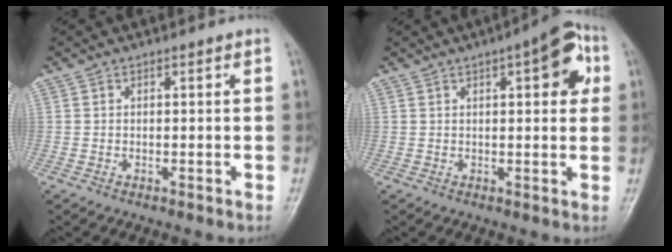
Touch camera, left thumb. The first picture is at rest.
{"total": 9.5, "force": [3.4, 3.5, 8.2], "torque": [-0.080, 0.008, 0.035]}